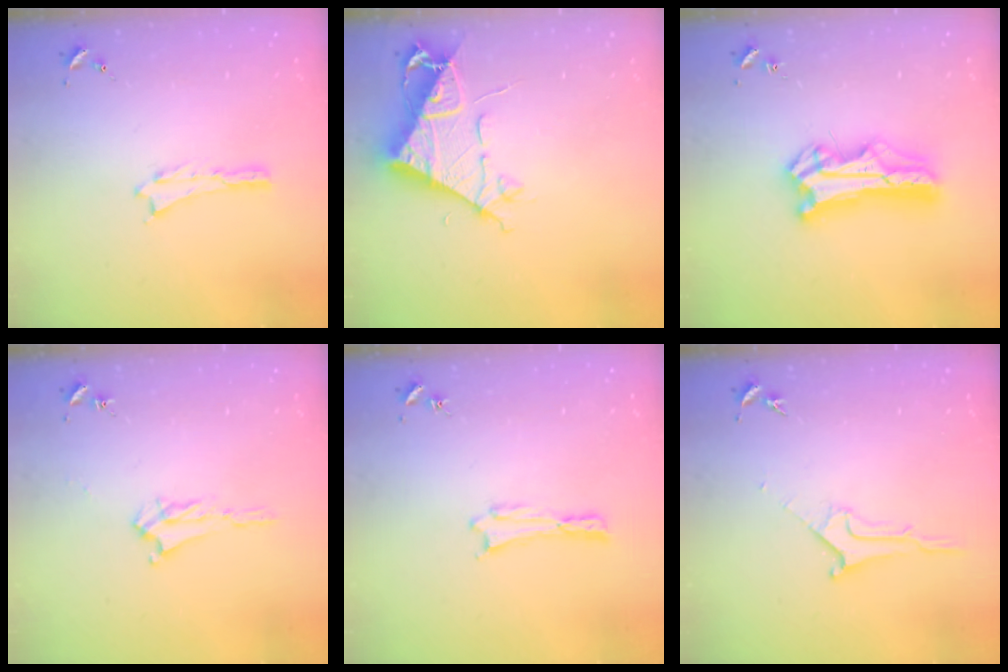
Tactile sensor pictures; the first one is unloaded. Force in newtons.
{"total": 7.1, "press": 7.0, "slide": 0.8}
{"total": 12.0, "press": 11.9, "slide": 0.9}
{"total": 2.4, "press": 2.4, "slide": 0.4}
{"total": 0.0}
{"total": 1.8, "press": 1.7, "slide": 0.2}